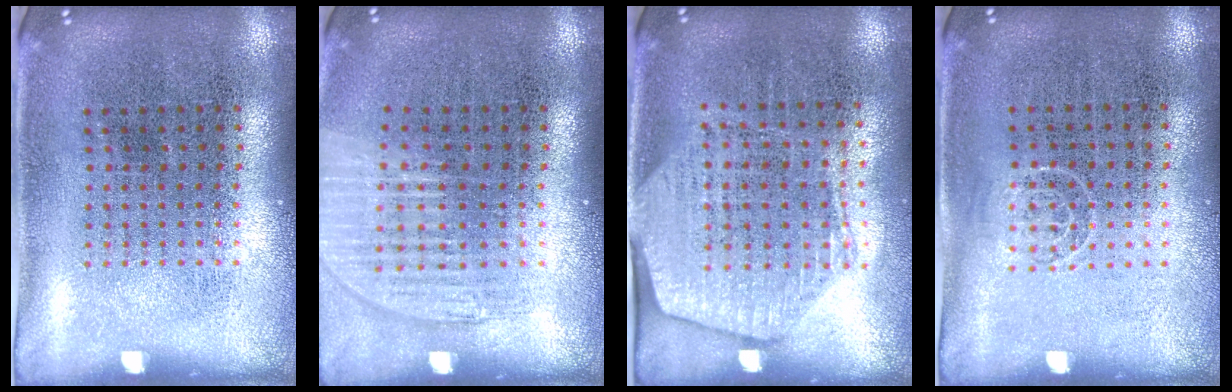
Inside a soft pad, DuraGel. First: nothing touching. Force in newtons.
{"total": 1.2, "press": 1.1, "slide": 0.4}
{"total": 1.9, "press": 1.7, "slide": 0.8}
{"total": 0.7, "press": 0.5, "slide": 0.5}